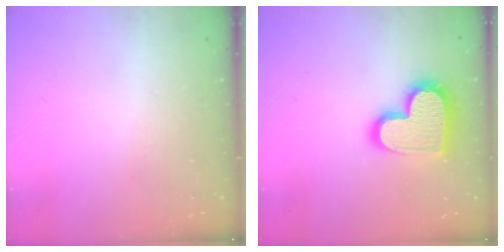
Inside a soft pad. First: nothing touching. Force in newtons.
{"total": 18.4, "press": 18.4, "slide": 1.0}